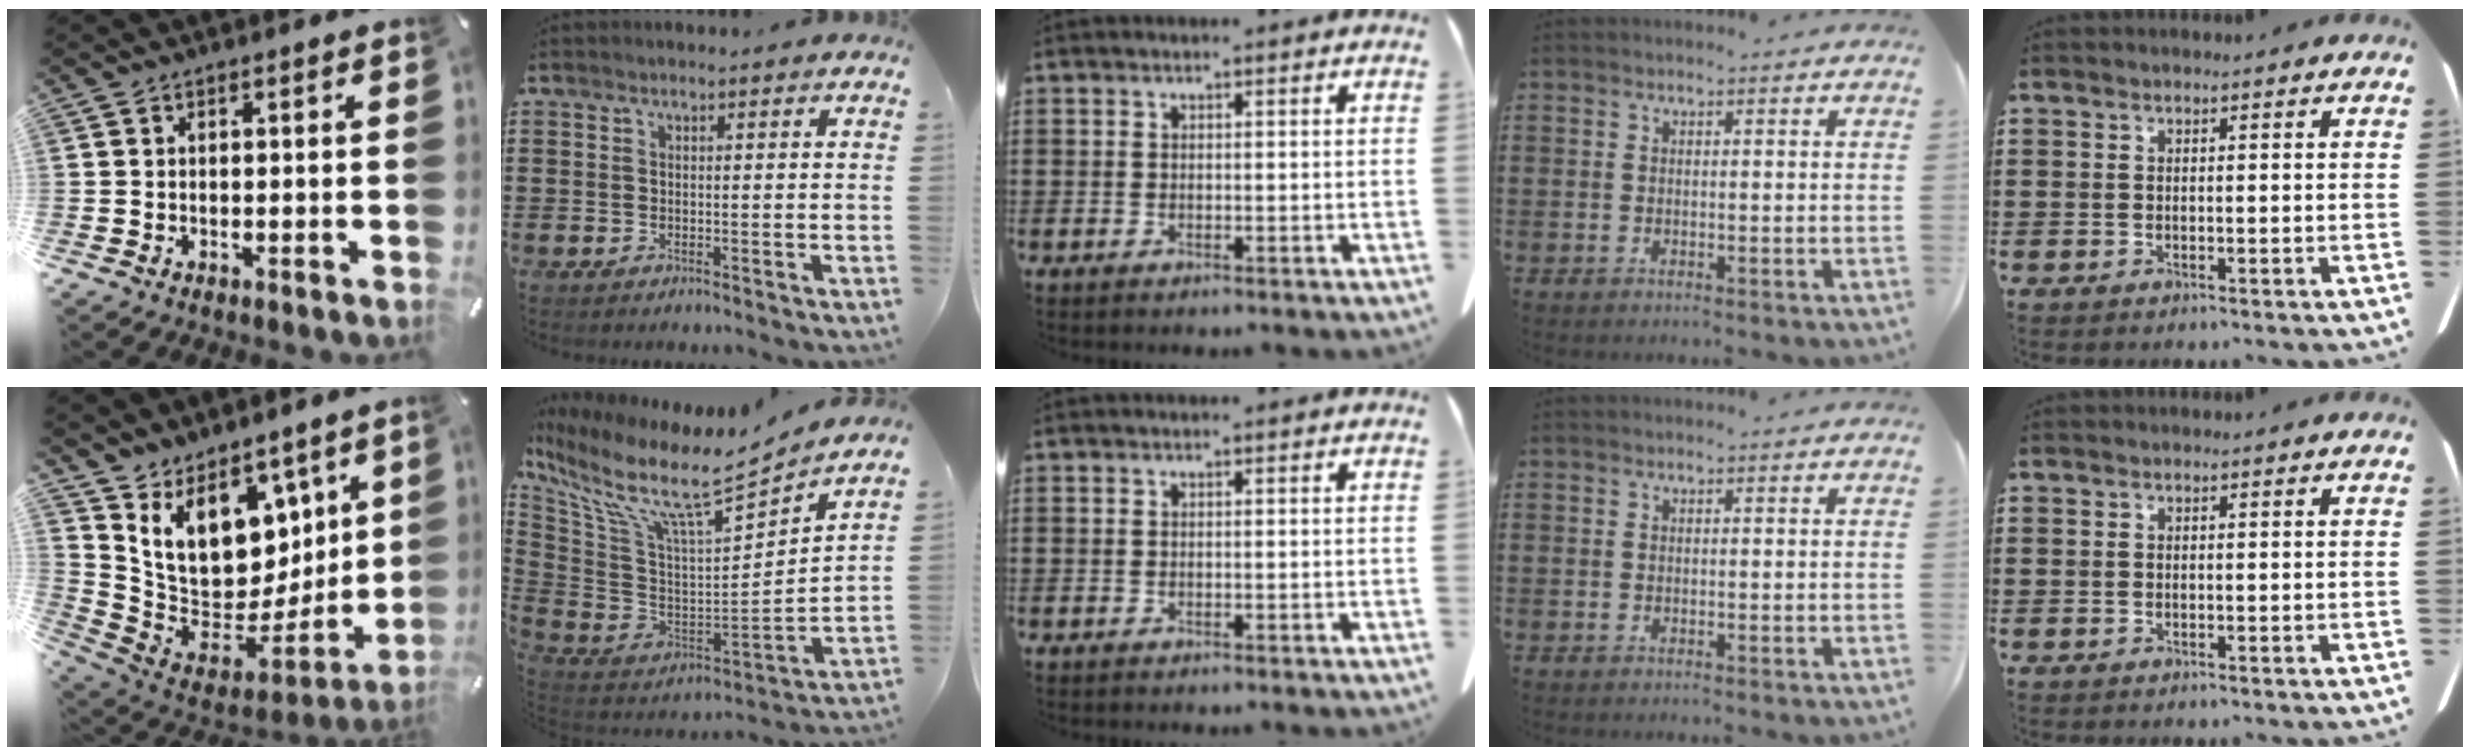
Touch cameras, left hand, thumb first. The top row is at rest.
{"thumb": {"total": 14.5, "force": [6.8, 11.0, 6.6], "torque": [-0.128, -0.082, 0.137]}, "index": {"total": 9.6, "force": [7.0, 1.2, 6.6], "torque": [-0.153, -0.061, 0.111]}}